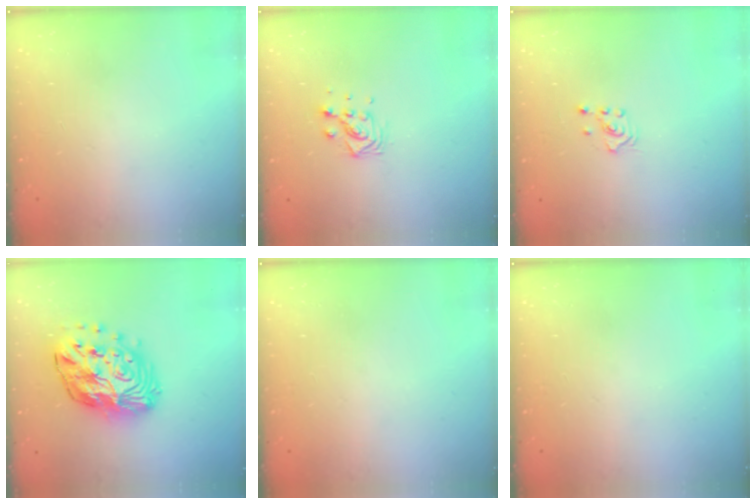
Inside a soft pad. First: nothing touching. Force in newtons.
{"total": 6.2, "press": 6.2, "slide": 1.0}
{"total": 2.0, "press": 2.0, "slide": 0.2}
{"total": 18.7, "press": 18.7, "slide": 1.0}
{"total": 0.0}
{"total": 0.0}